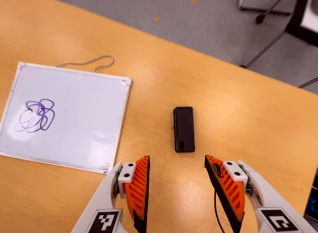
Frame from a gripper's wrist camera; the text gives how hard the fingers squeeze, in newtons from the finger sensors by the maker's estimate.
{"total": 0.0}